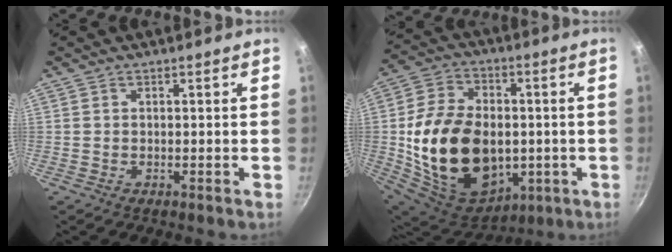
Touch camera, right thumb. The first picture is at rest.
{"total": 25.2, "force": [-1.8, 17.6, 18.0], "torque": [-0.306, 0.007, -0.012]}